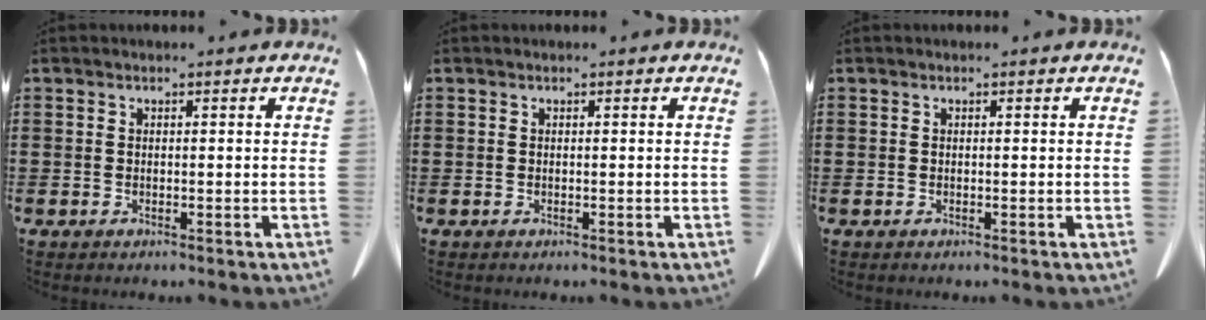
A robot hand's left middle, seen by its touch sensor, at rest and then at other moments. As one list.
[{"total": 0.0}, {"total": 0.0}]